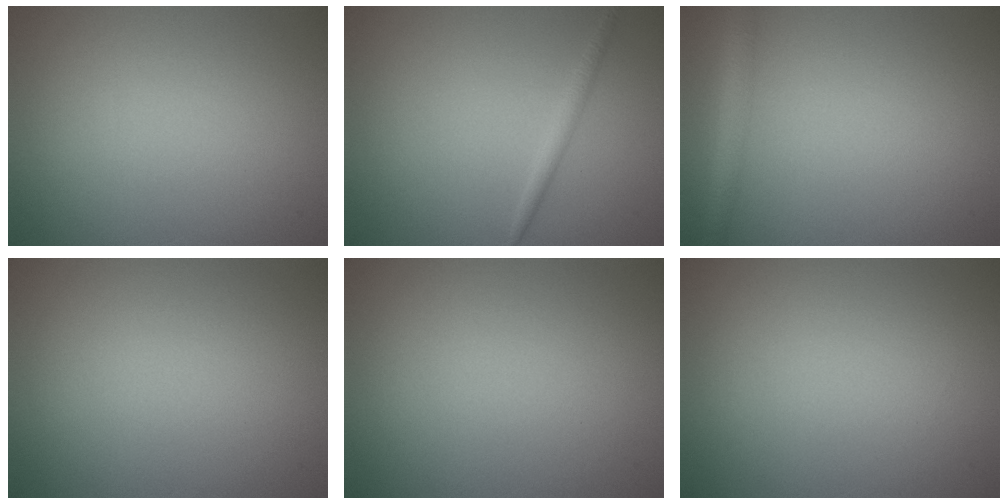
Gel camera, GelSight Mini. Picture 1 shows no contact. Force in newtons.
{"total": 1.2, "press": 1.2, "slide": 0.1}
{"total": 2.9, "press": 2.9, "slide": 0.1}
{"total": 0.0}
{"total": 0.0}
{"total": 0.0}